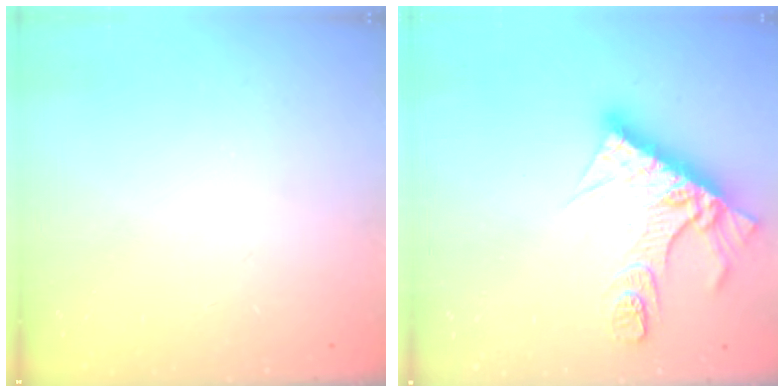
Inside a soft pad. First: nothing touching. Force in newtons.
{"total": 14.5, "press": 14.4, "slide": 1.2}